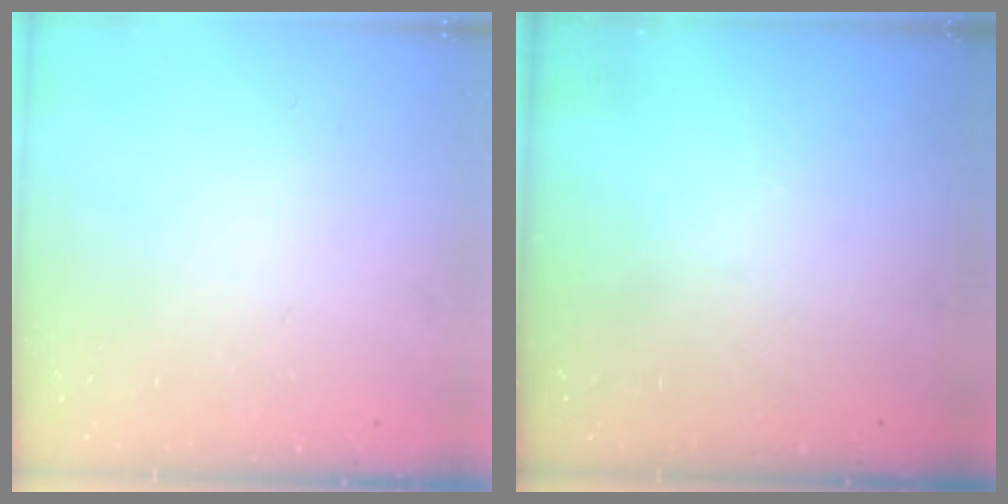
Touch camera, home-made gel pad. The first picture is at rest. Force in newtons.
{"total": 0.0}